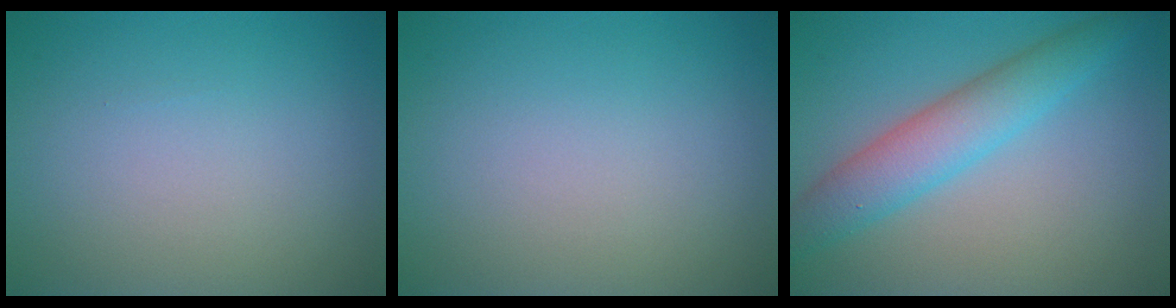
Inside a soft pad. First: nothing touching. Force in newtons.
{"total": 0.0}
{"total": 4.8, "press": 4.8, "slide": 0.3}